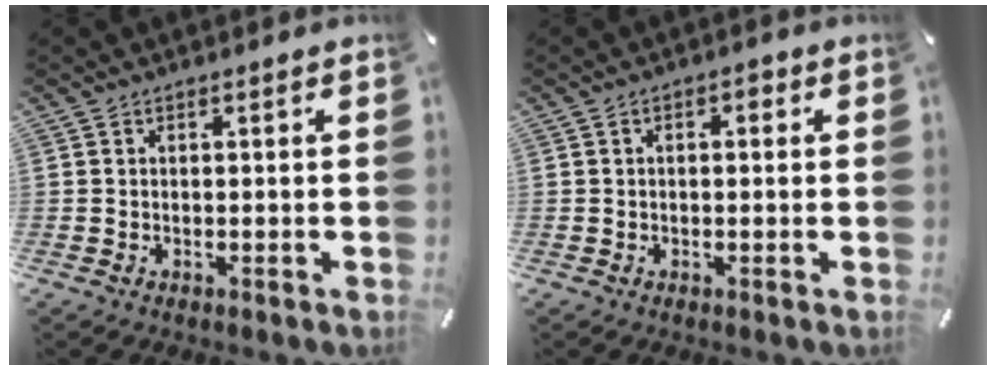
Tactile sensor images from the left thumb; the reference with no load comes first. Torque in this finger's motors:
{"motor_torque": [-0.22, -0.14, -0.07, 0.16, -0.01]}